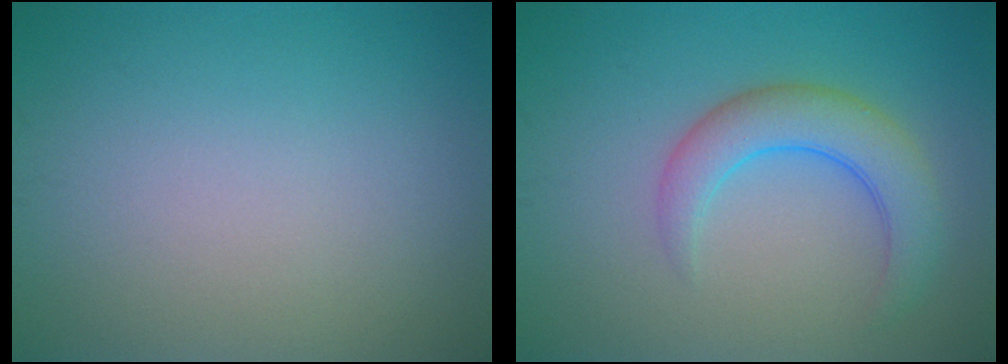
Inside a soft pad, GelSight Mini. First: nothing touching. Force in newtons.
{"total": 4.2, "press": 4.2, "slide": 0.3}